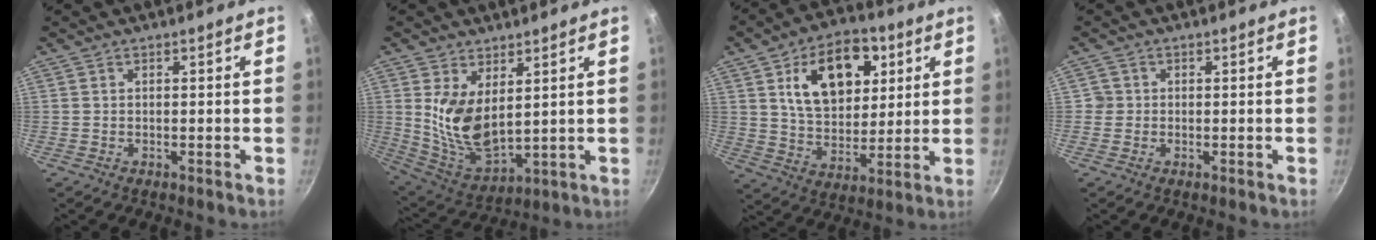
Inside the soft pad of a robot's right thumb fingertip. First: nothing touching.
{"total": 11.6, "force": [3.0, 6.2, 9.3], "torque": [-0.159, -0.029, 0.080]}
{"total": 17.2, "force": [6.1, 10.8, 11.9], "torque": [-0.151, -0.014, 0.107]}
{"total": 1.5, "force": [0.0, 1.5, 0.0], "torque": [0.009, 0.006, -0.003]}